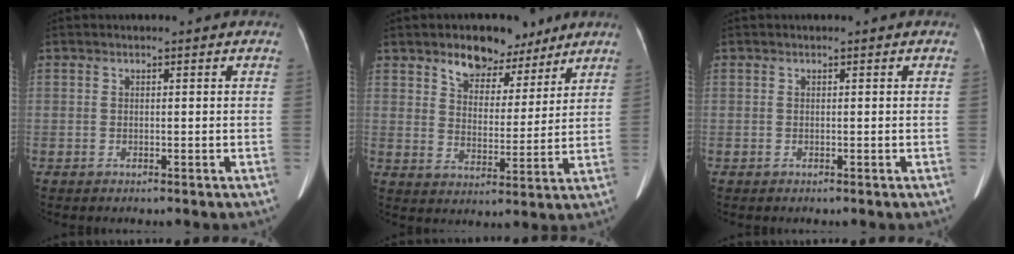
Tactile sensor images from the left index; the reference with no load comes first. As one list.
[{"total": 8.9, "force": [6.6, 4.8, 3.6], "torque": [-0.050, 0.012, 0.109]}, {"total": 0.0}]